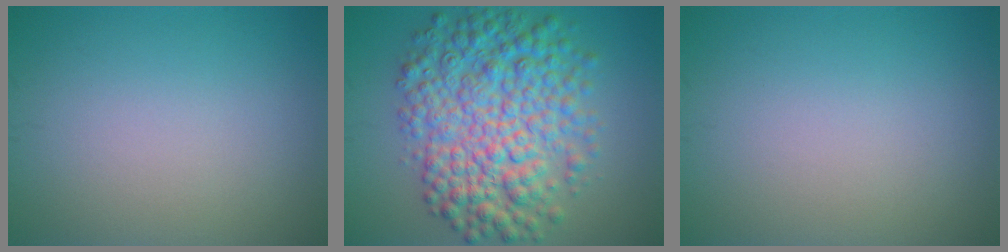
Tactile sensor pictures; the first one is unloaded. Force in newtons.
{"total": 9.4, "press": 9.4, "slide": 0.0}
{"total": 0.0}